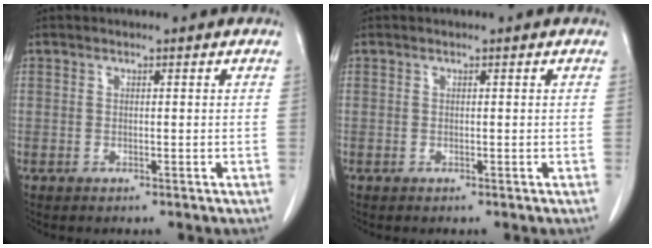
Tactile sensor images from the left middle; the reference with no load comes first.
{"total": 0.0}